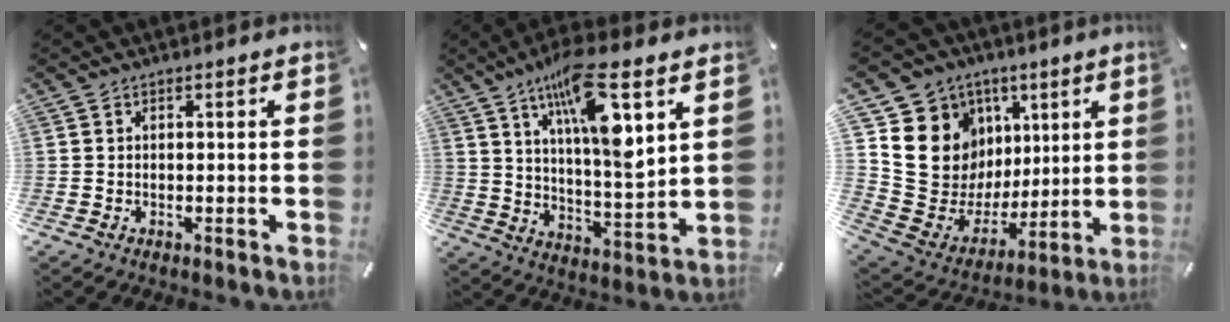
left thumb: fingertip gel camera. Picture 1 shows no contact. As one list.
[{"total": 16.5, "force": [9.1, 4.2, 13.1], "torque": [-0.243, -0.042, 0.142]}, {"total": 16.7, "force": [5.5, 15.1, 4.5], "torque": [-0.055, -0.048, 0.130]}]